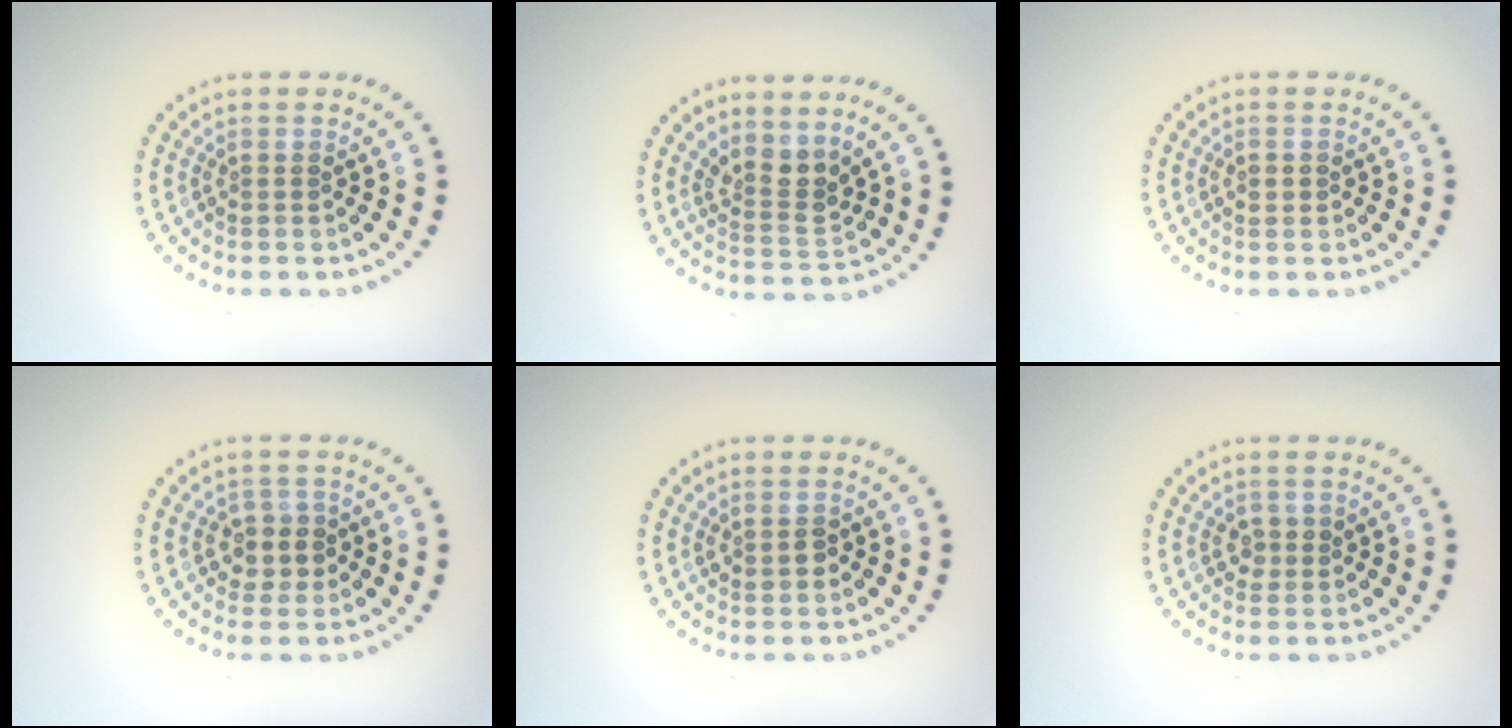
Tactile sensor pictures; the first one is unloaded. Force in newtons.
{"total": 2.7, "press": 2.1, "slide": 1.7}
{"total": 1.0, "press": 1.0, "slide": 0.1}
{"total": 2.4, "press": 2.2, "slide": 0.9}
{"total": 1.3, "press": 1.3, "slide": 0.1}
{"total": 1.3, "press": 1.3, "slide": 0.2}